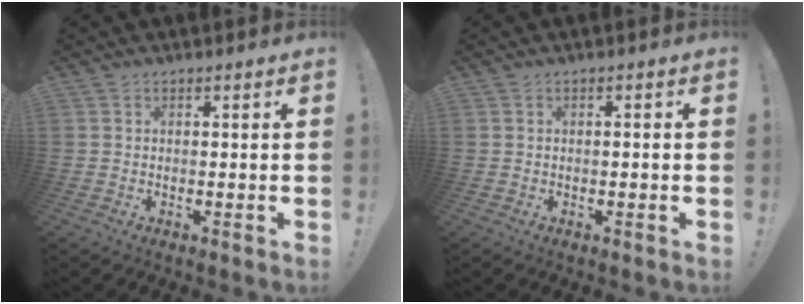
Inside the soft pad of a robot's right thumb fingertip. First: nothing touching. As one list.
[{"total": 0.7, "force": [-0.5, -0.1, 0.5], "torque": [-0.008, 0.001, -0.010]}]